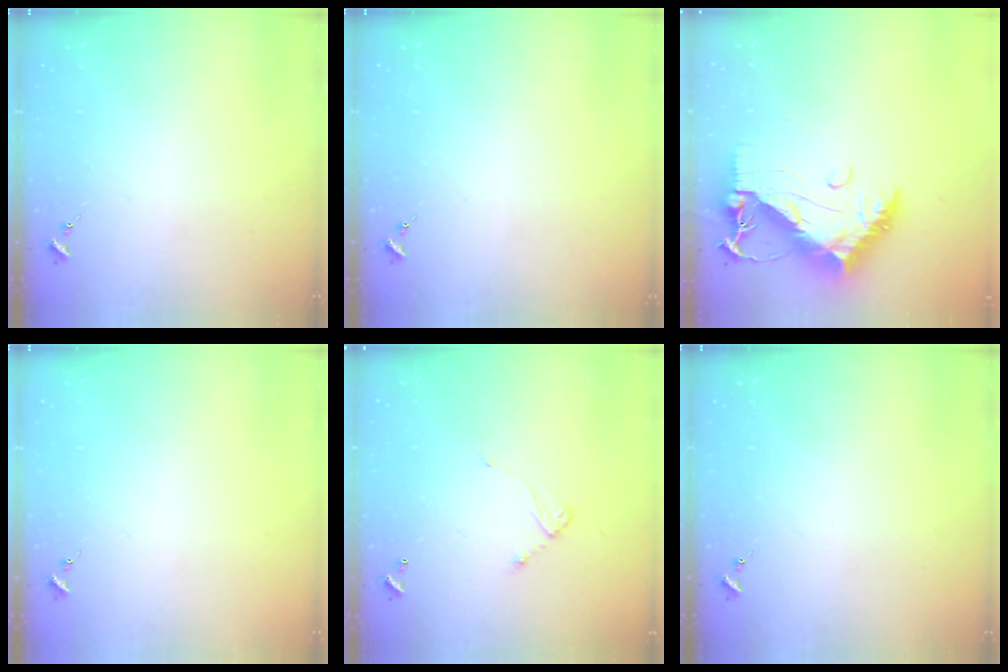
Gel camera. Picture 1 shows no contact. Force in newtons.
{"total": 0.0}
{"total": 19.1, "press": 19.0, "slide": 1.6}
{"total": 0.0}
{"total": 4.9, "press": 4.9, "slide": 0.4}
{"total": 0.0}